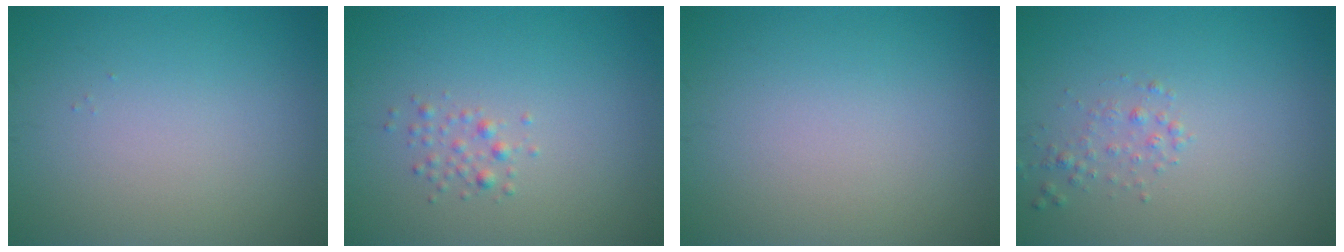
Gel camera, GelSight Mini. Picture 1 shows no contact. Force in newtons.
{"total": 1.2, "press": 1.2, "slide": 0.0}
{"total": 0.0}
{"total": 1.2, "press": 1.2, "slide": 0.1}